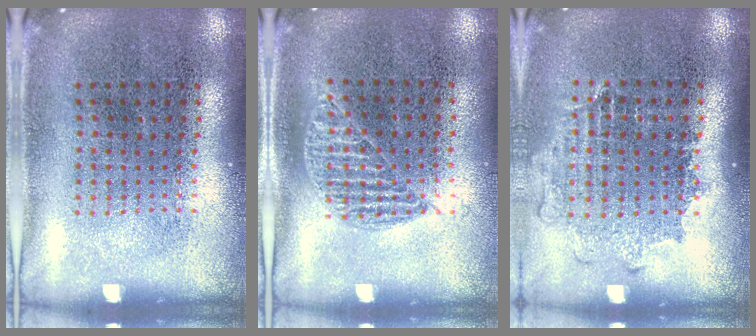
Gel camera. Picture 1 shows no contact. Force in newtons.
{"total": 0.8, "press": 0.6, "slide": 0.5}
{"total": 1.1, "press": 1.0, "slide": 0.4}